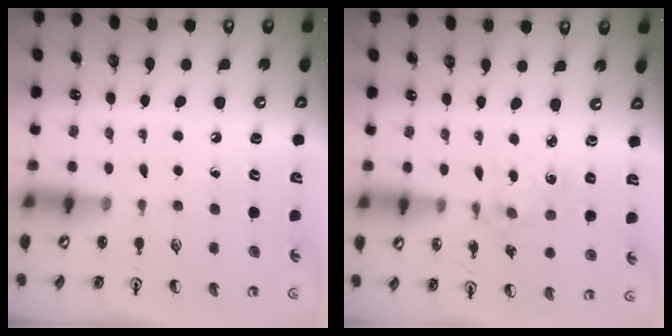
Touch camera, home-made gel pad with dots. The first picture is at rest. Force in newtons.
{"total": 1.8, "press": 1.8, "slide": 0.4}